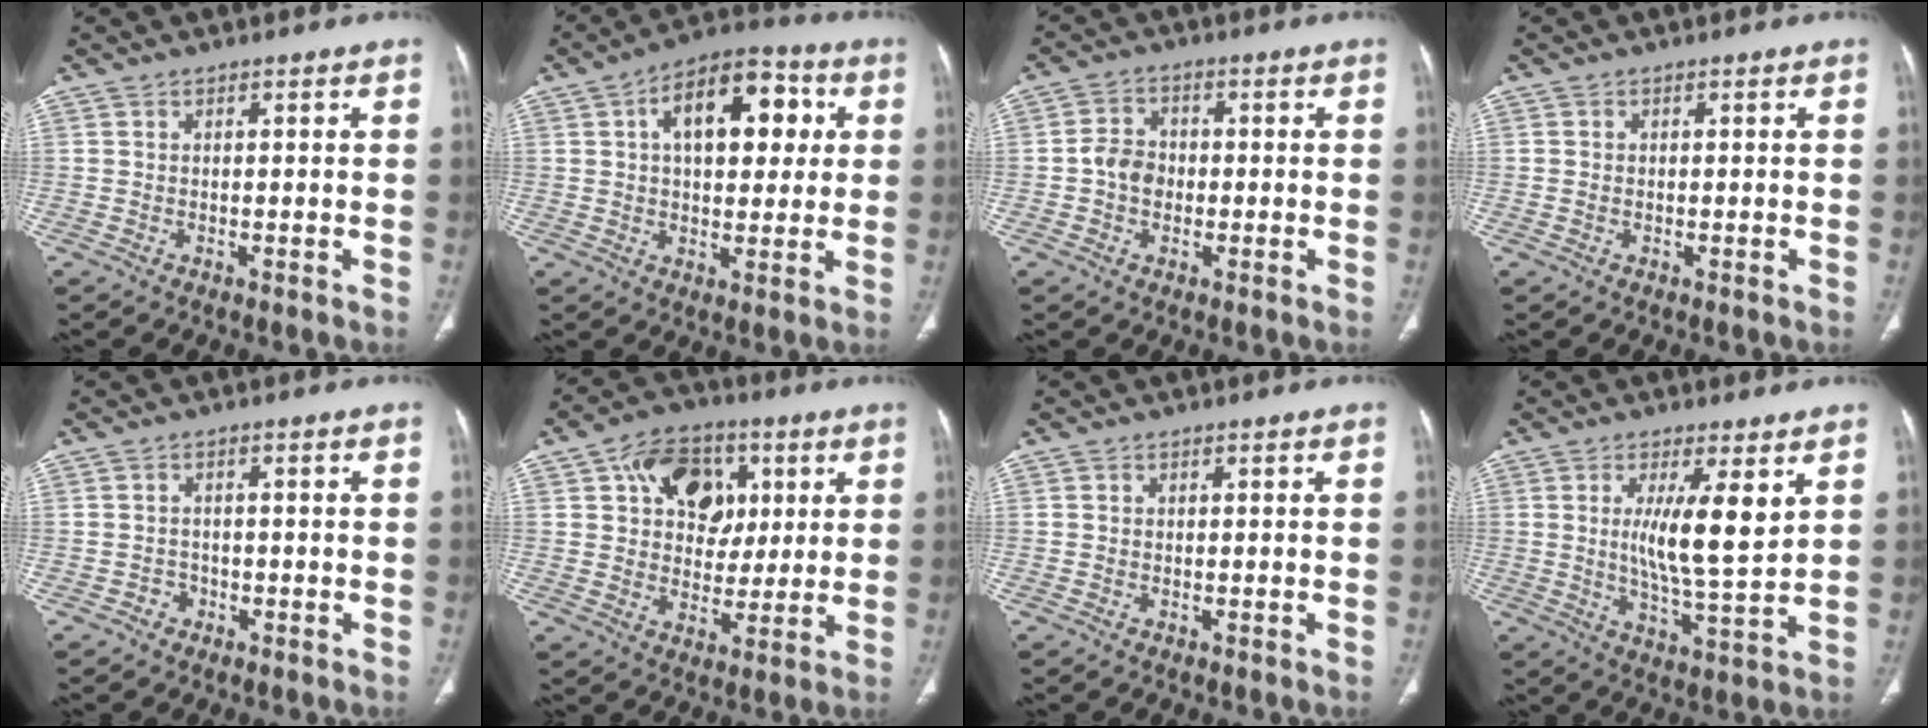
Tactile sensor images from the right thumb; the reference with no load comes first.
{"total": 15.6, "force": [3.9, 8.7, 12.3], "torque": [-0.146, 0.018, 0.054]}
{"total": 5.0, "force": [-0.7, 4.0, 2.9], "torque": [-0.037, 0.012, -0.019]}
{"total": 0.7, "force": [-0.1, 0.6, 0.4], "torque": [-0.008, 0.002, -0.001]}
{"total": 1.9, "force": [-0.9, 1.6, 0.3], "torque": [0.004, 0.009, -0.019]}
{"total": 14.1, "force": [4.7, 10.3, 8.3], "torque": [-0.081, -0.001, 0.072]}
{"total": 0.0}
{"total": 10.7, "force": [3.3, 2.4, 9.9], "torque": [-0.169, -0.038, 0.061]}